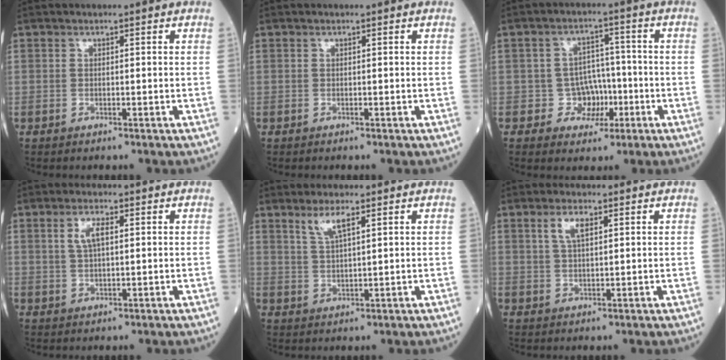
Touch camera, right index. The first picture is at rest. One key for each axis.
{"total": 0.0}
{"total": 5.0, "fx": -1.5, "fy": 4.7, "fz": 1.0, "tx": -0.002, "ty": 0.015, "tz": -0.019}
{"total": 3.7, "fx": 1.2, "fy": 1.1, "fz": 3.3, "tx": -0.070, "ty": 0.006, "tz": 0.026}
{"total": 3.9, "fx": 2.4, "fy": 0.5, "fz": 3.0, "tx": -0.065, "ty": 0.001, "tz": 0.049}
{"total": 3.5, "fx": 1.7, "fy": 1.2, "fz": 2.8, "tx": -0.062, "ty": 0.007, "tz": 0.037}